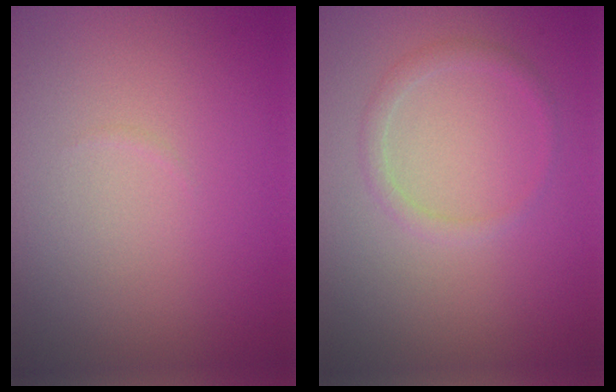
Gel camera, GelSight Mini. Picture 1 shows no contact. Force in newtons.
{"total": 1.4, "press": 1.4, "slide": 0.1}